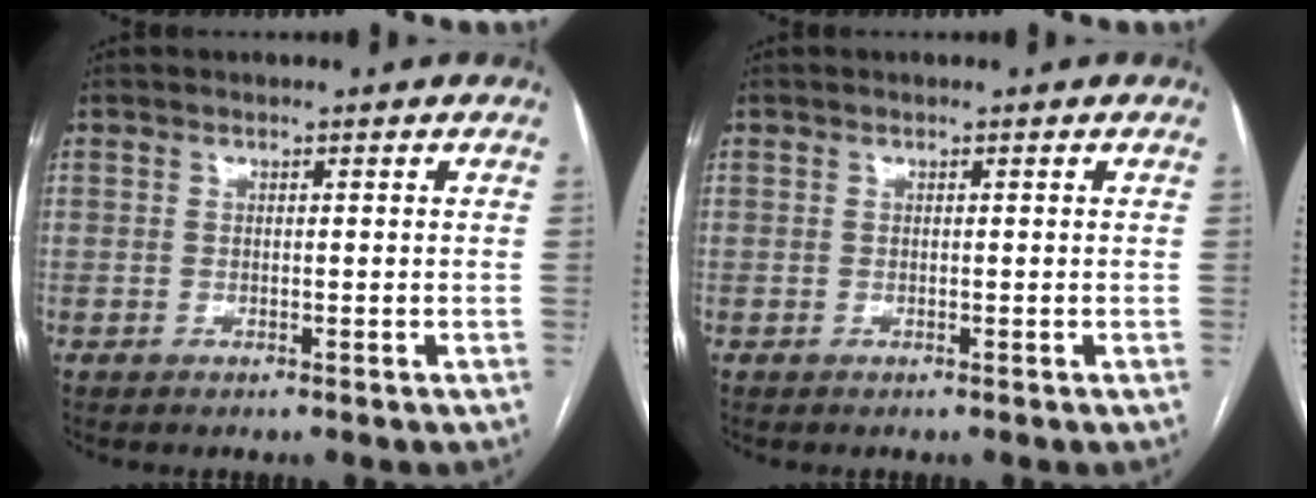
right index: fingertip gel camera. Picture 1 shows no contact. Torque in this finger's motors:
{"motor_torque": [0.00, 0.00, 0.00, 0.00]}